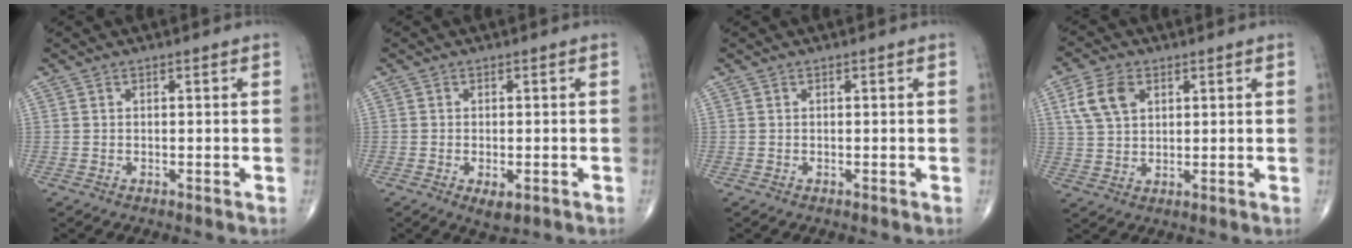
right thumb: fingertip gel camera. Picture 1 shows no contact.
{"total": 3.2, "force": [-1.2, 1.5, 2.6], "torque": [-0.041, -0.005, -0.014]}
{"total": 0.0}
{"total": 7.4, "force": [2.9, 4.9, 4.8], "torque": [-0.090, -0.002, 0.057]}